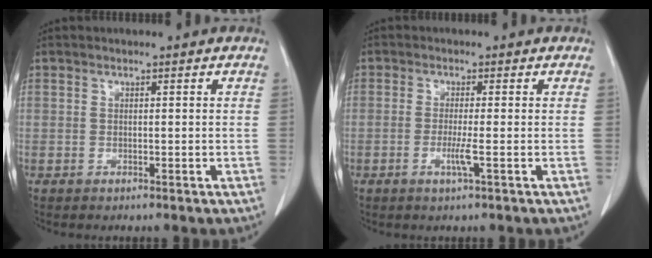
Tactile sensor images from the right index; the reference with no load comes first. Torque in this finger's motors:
{"motor_torque": [-0.06, 0.15, 0.01, 0.04]}